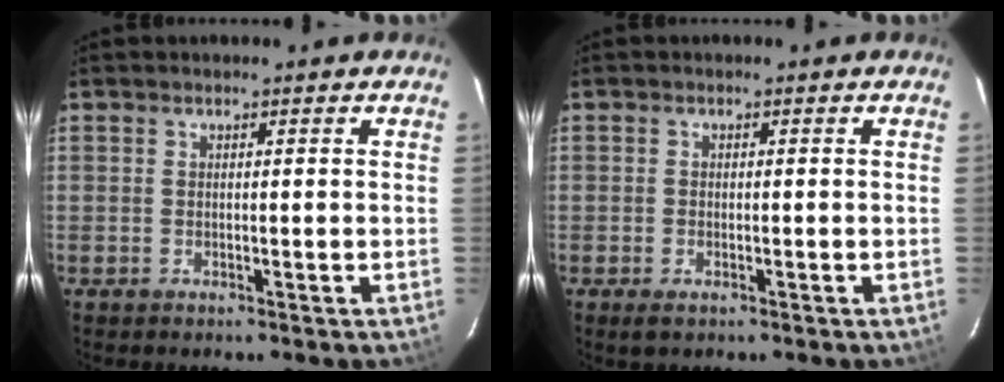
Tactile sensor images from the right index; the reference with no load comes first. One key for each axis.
{"total": 1.8, "fx": -1.1, "fy": 1.0, "fz": 1.0, "tx": -0.020, "ty": -0.005, "tz": -0.020}